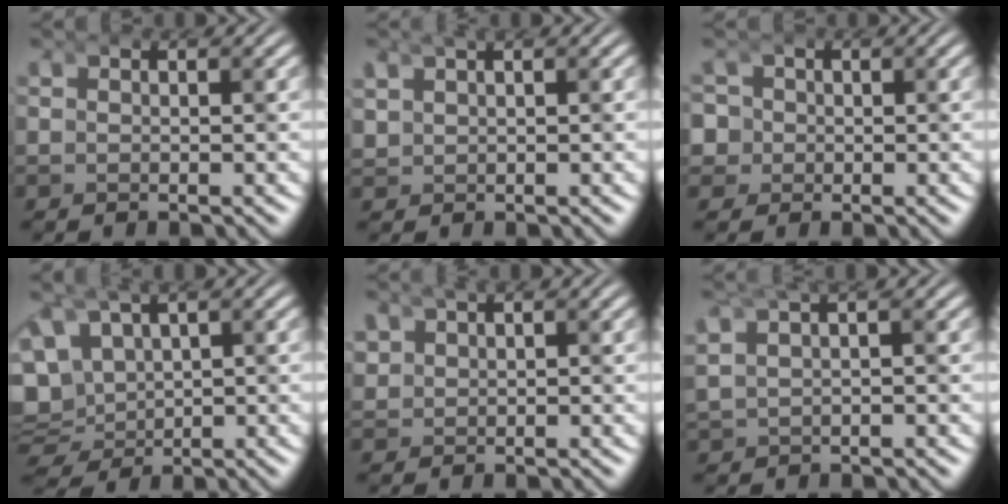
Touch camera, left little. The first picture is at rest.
{"total": 2.9, "force": [1.0, 2.3, 1.4], "torque": [-0.026, 0.004, 0.012]}
{"total": 4.4, "force": [-1.5, 4.1, 0.6], "torque": [-0.065, -0.031, -0.028]}
{"total": 8.8, "force": [0.0, 7.5, 4.5], "torque": [-0.098, -0.026, 0.000]}
{"total": 1.8, "force": [0.8, 1.6, 0.5], "torque": [-0.015, -0.002, 0.015]}
{"total": 3.9, "force": [0.6, 2.9, 2.5], "torque": [-0.054, 0.007, 0.009]}